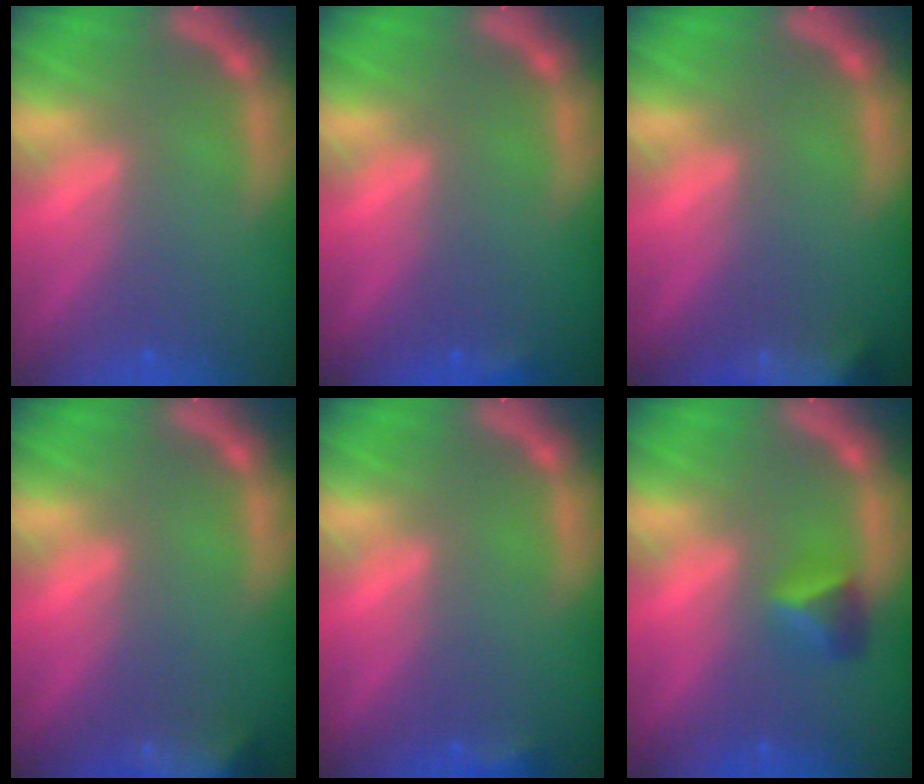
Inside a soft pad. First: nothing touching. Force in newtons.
{"total": 0.9}
{"total": 8.5}
{"total": 7.9}
{"total": 1.4}
{"total": 2.4}